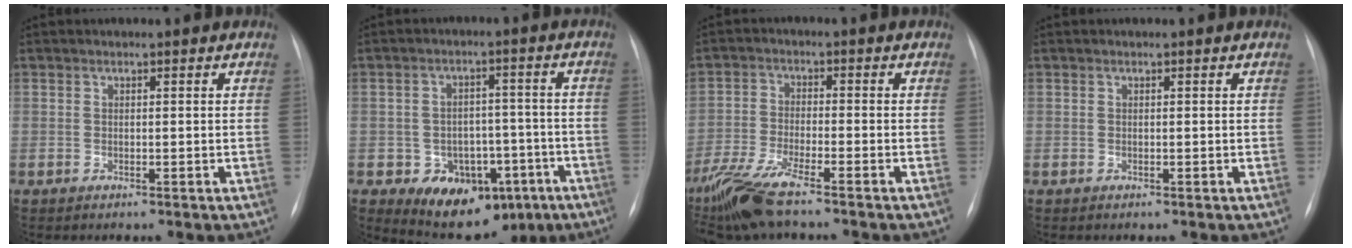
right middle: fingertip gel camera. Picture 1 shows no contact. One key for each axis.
{"total": 12.0, "fx": -6.1, "fy": 8.2, "fz": 6.3, "tx": -0.072, "ty": 0.026, "tz": -0.074}
{"total": 8.9, "fx": -7.0, "fy": 0.6, "fz": 5.5, "tx": -0.123, "ty": -0.025, "tz": -0.135}
{"total": 0.0}